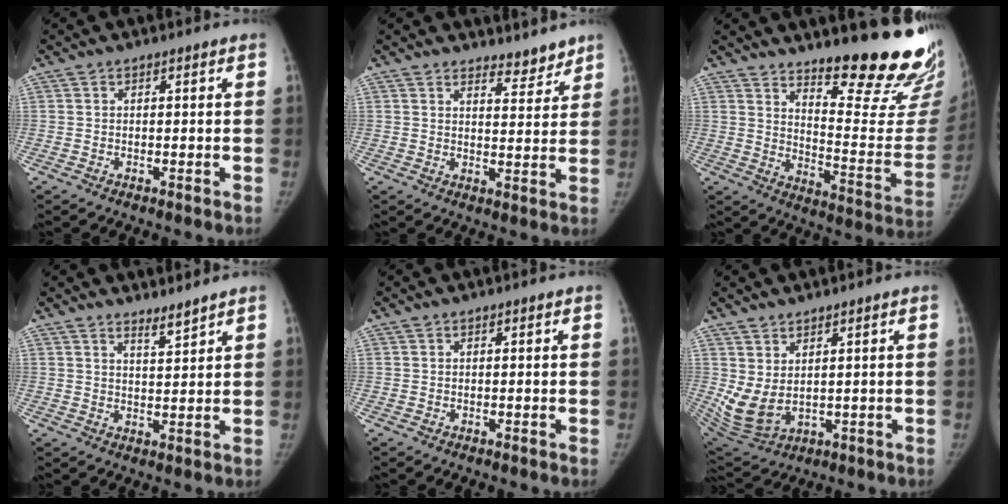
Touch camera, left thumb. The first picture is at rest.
{"total": 4.7, "force": [4.3, 1.6, 1.1], "torque": [0.006, -0.038, 0.064]}
{"total": 23.9, "force": [18.8, 4.9, 14.0], "torque": [-0.158, -0.169, 0.253]}
{"total": 3.0, "force": [2.8, 0.2, 1.1], "torque": [-0.013, -0.031, 0.050]}
{"total": 0.0}
{"total": 8.0, "force": [2.0, 4.4, 6.3], "torque": [-0.125, -0.018, 0.062]}